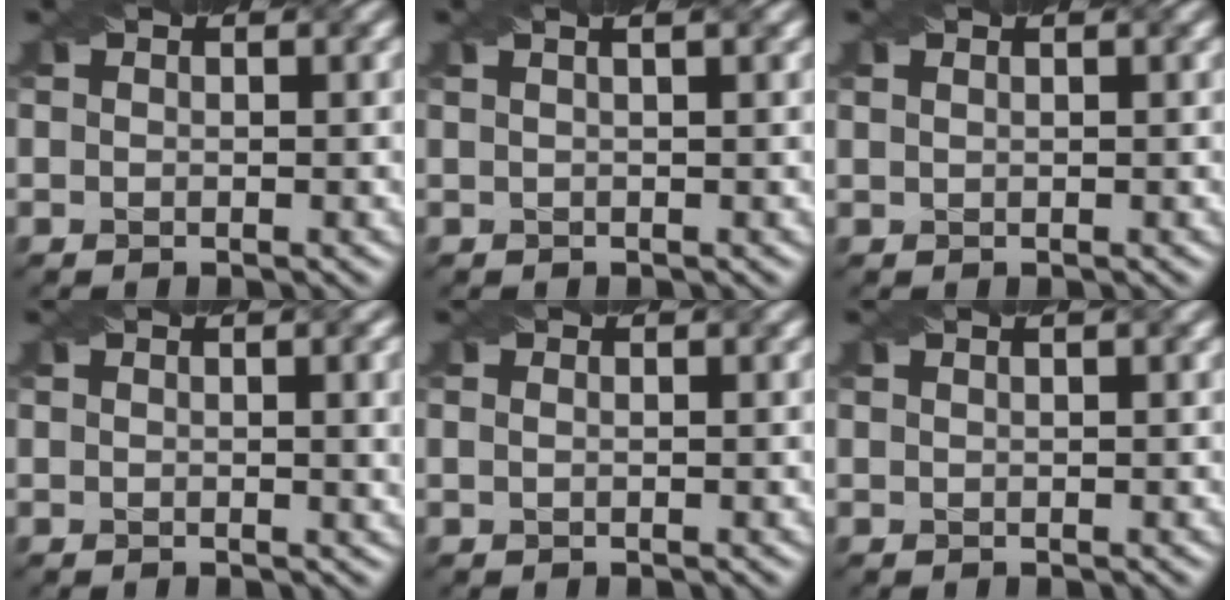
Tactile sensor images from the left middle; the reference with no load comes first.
{"total": 3.9, "force": [1.7, 2.1, 2.8], "torque": [-0.007, 0.027, -0.014]}
{"total": 1.1, "force": [0.8, 0.5, 0.6], "torque": [-0.008, -0.004, 0.004]}
{"total": 3.3, "force": [0.6, 1.1, 3.1], "torque": [-0.028, 0.005, 0.009]}
{"total": 1.1, "force": [0.5, 0.6, 0.7], "torque": [-0.005, 0.000, -0.007]}
{"total": 1.9, "force": [1.1, 0.9, 1.2], "torque": [-0.002, 0.002, -0.006]}